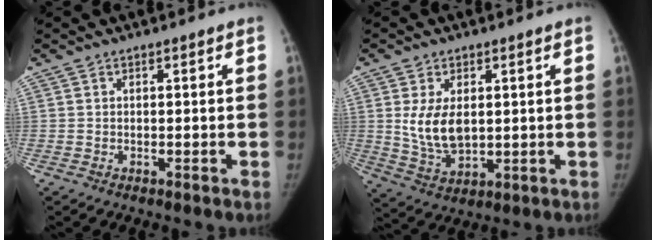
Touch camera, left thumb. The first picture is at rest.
{"total": 8.6, "force": [1.3, 5.1, 6.8], "torque": [-0.118, -0.014, 0.038]}